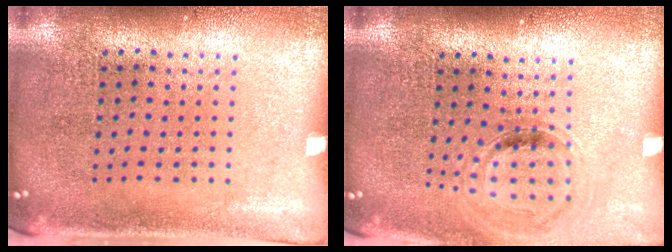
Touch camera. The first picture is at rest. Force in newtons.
{"total": 0.9, "press": 0.9, "slide": 0.2}